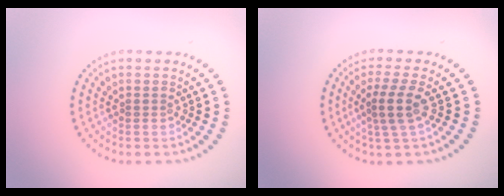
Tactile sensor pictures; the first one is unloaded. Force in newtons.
{"total": 2.6, "press": 2.0, "slide": 1.7}